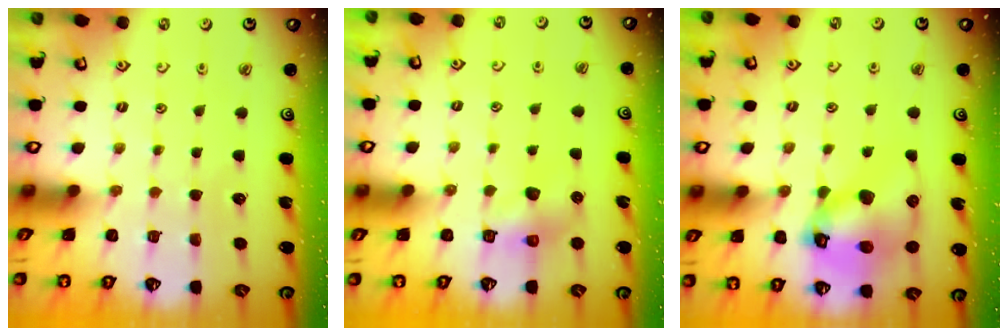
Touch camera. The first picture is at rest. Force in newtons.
{"total": 6.5, "press": 6.5, "slide": 0.2}
{"total": 14.8, "press": 14.7, "slide": 2.0}